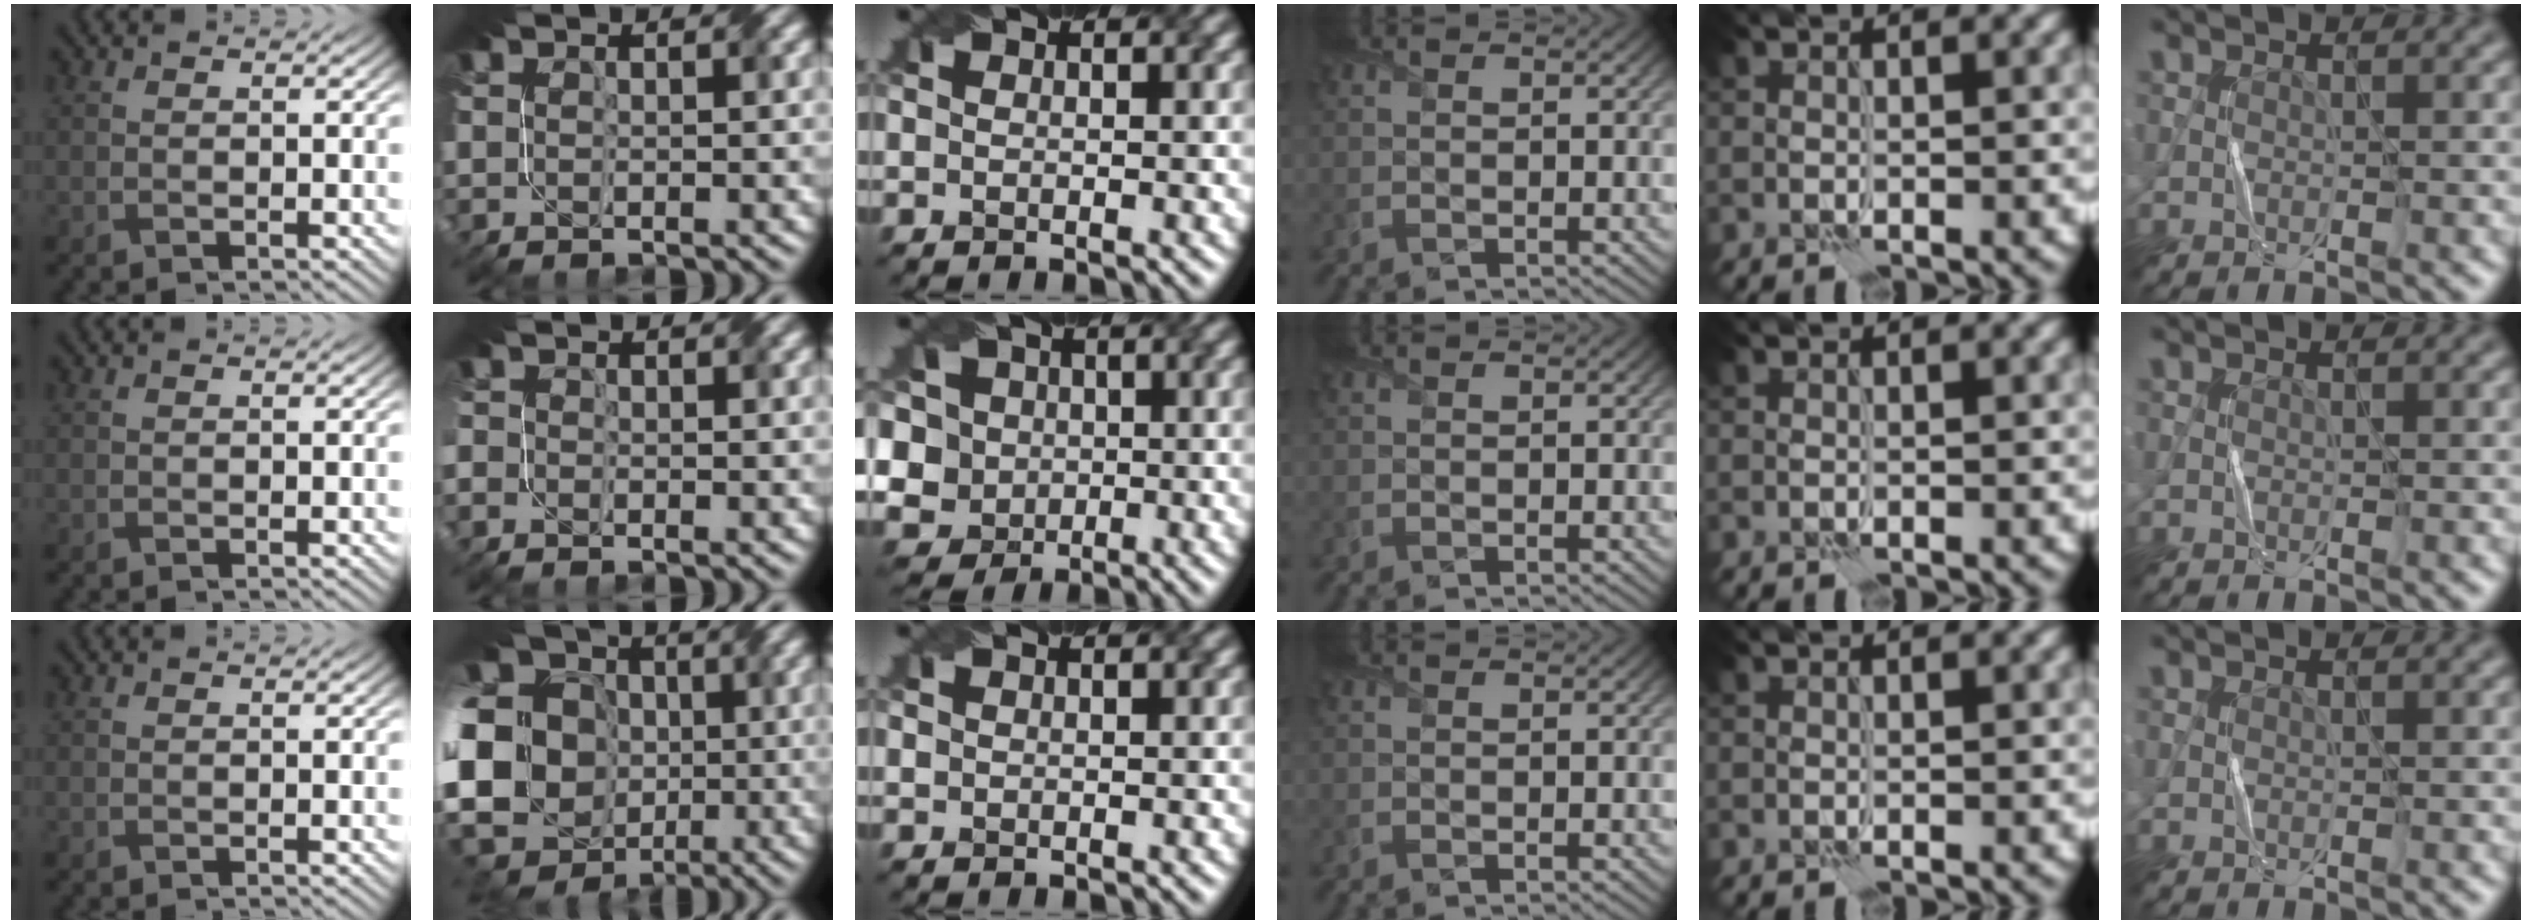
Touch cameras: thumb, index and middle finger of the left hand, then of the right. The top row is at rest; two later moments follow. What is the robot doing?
{"motion": "fold", "object": "paper"}